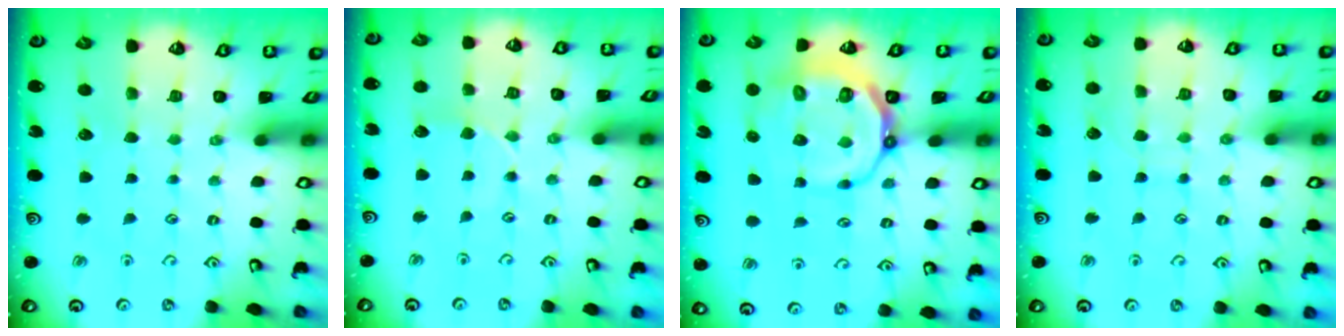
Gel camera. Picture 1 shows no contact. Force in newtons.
{"total": 2.2, "press": 2.2, "slide": 0.3}
{"total": 12.7, "press": 12.4, "slide": 3.0}
{"total": 6.2, "press": 6.1, "slide": 0.6}